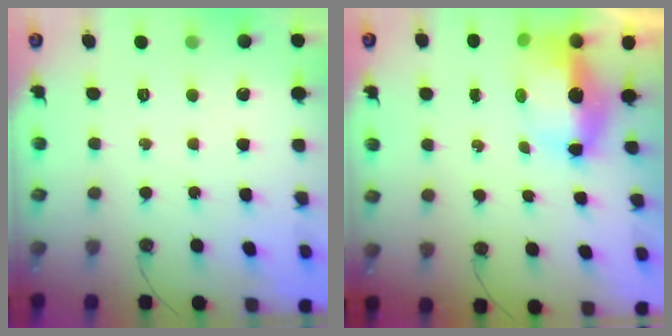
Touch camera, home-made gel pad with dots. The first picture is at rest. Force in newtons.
{"total": 9.0, "press": 8.1, "slide": 3.9}